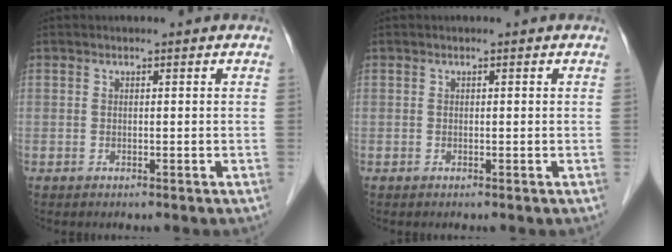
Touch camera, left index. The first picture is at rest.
{"total": 0.0}